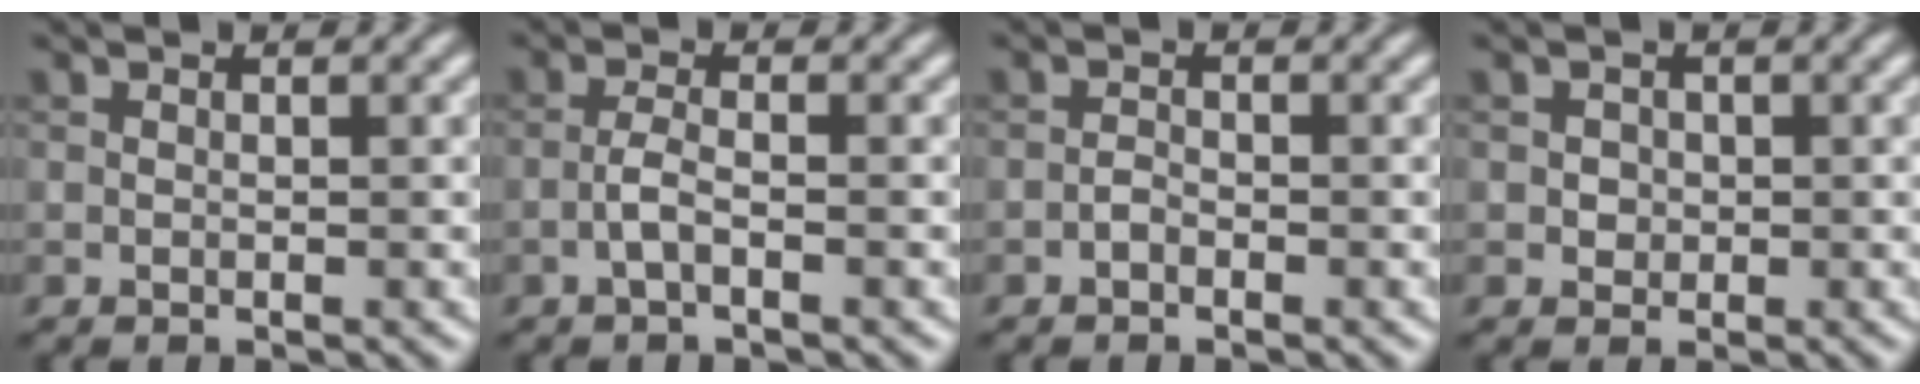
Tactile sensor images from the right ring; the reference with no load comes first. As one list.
[{"total": 1.7, "force": [-0.7, 0.4, 1.5], "torque": [-0.034, 0.005, -0.019]}, {"total": 0.7, "force": [-0.5, 0.3, 0.4], "torque": [-0.008, 0.002, -0.012]}, {"total": 1.0, "force": [0.1, 1.0, 0.3], "torque": [0.002, -0.001, 0.002]}]